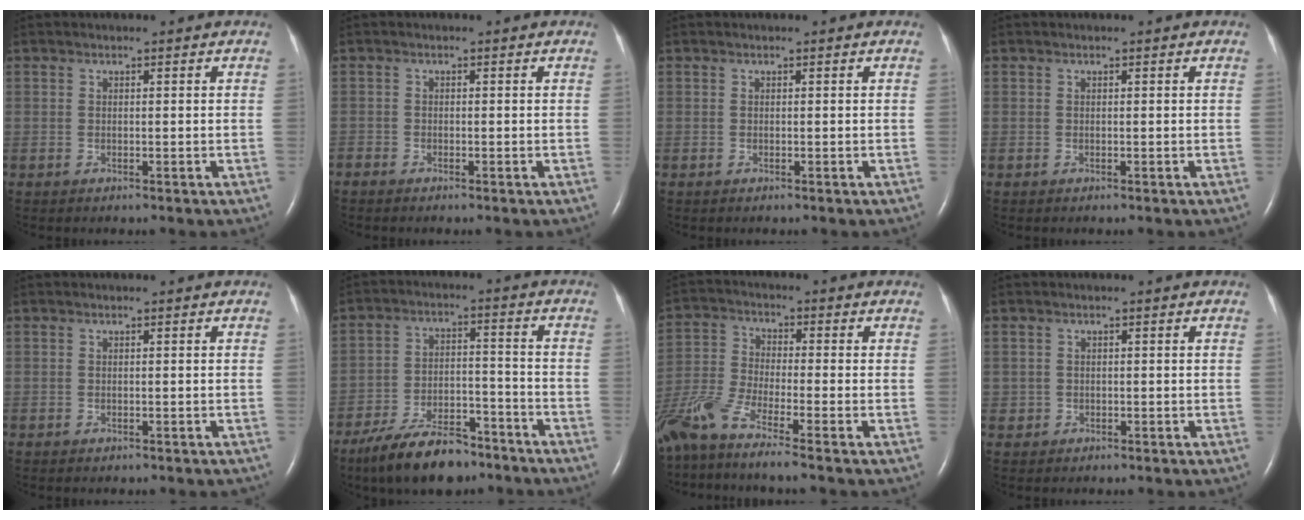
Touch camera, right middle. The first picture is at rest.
{"total": 0.7, "force": [-0.7, 0.2, 0.1], "torque": [-0.003, -0.001, -0.017]}
{"total": 0.0}
{"total": 0.0}
{"total": 1.5, "force": [-1.2, 0.6, 0.6], "torque": [-0.012, -0.002, -0.012]}
{"total": 12.2, "force": [-9.6, 4.1, 6.4], "torque": [-0.118, 0.000, -0.166]}
{"total": 9.8, "force": [-7.9, -0.8, 5.8], "torque": [-0.128, -0.032, -0.158]}
{"total": 1.0, "force": [-0.3, 0.9, 0.0], "torque": [0.003, 0.006, -0.005]}